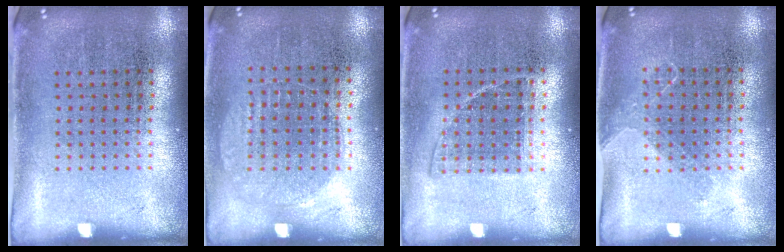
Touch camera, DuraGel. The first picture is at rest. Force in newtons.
{"total": 0.9, "press": 0.8, "slide": 0.3}
{"total": 0.8, "press": 0.7, "slide": 0.4}
{"total": 1.1, "press": 0.8, "slide": 0.7}